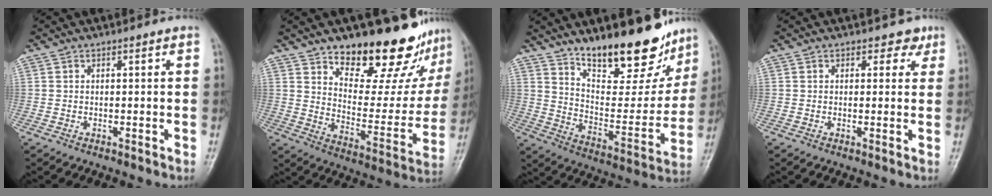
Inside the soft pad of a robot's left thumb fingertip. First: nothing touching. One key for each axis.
{"total": 22.3, "fx": 17.2, "fy": 9.0, "fz": 11.0, "tx": -0.100, "ty": -0.121, "tz": 0.241}
{"total": 21.2, "fx": 15.6, "fy": 7.8, "fz": 12.1, "tx": -0.125, "ty": -0.099, "tz": 0.247}
{"total": 2.4, "fx": 1.4, "fy": 1.8, "fz": 0.7, "tx": 0.017, "ty": -0.003, "tz": 0.010}